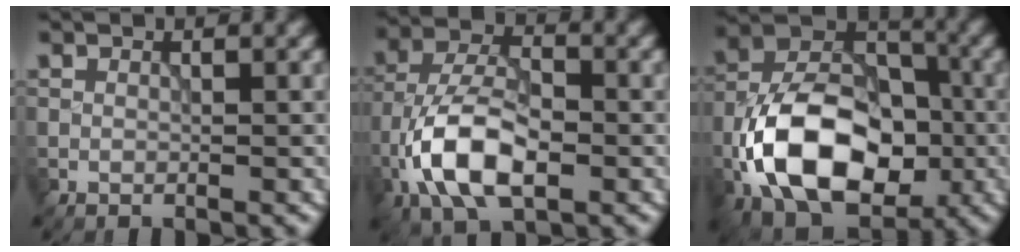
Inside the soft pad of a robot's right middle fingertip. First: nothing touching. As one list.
[{"total": 9.3, "force": [-3.3, 4.7, 7.3], "torque": [-0.151, 0.003, -0.075]}, {"total": 13.4, "force": [-4.3, 8.4, 9.5], "torque": [-0.172, 0.004, -0.092]}]